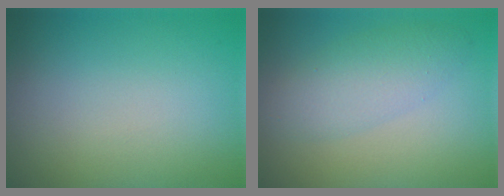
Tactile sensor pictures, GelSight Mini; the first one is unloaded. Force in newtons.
{"total": 3.5, "press": 3.5, "slide": 0.1}